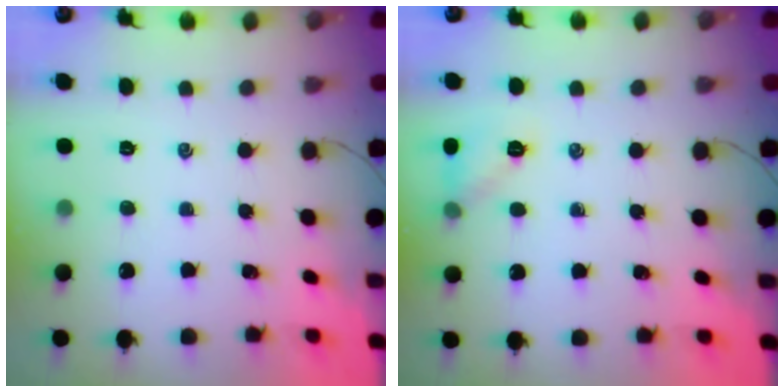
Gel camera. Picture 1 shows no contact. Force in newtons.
{"total": 6.9, "press": 6.8, "slide": 1.3}